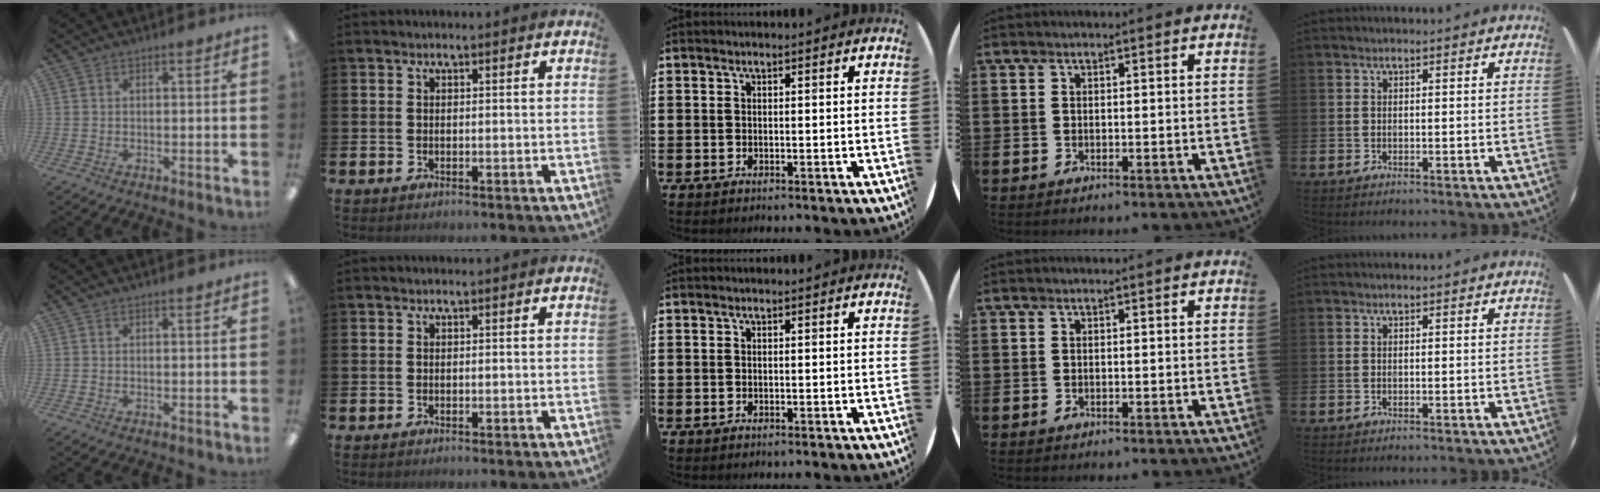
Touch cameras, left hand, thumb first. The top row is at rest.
{}